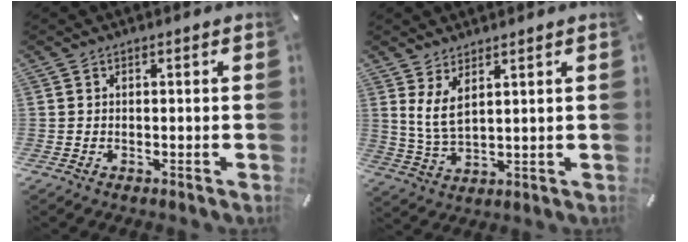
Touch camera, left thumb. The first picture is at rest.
{"total": 6.3, "force": [3.1, 2.7, 4.8], "torque": [-0.114, -0.011, 0.056]}